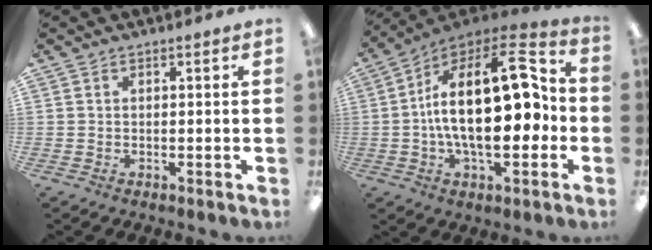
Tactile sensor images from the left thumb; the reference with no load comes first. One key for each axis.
{"total": 24.4, "fx": 0.0, "fy": 11.8, "fz": 21.4, "tx": -0.360, "ty": 0.002, "tz": 0.001}